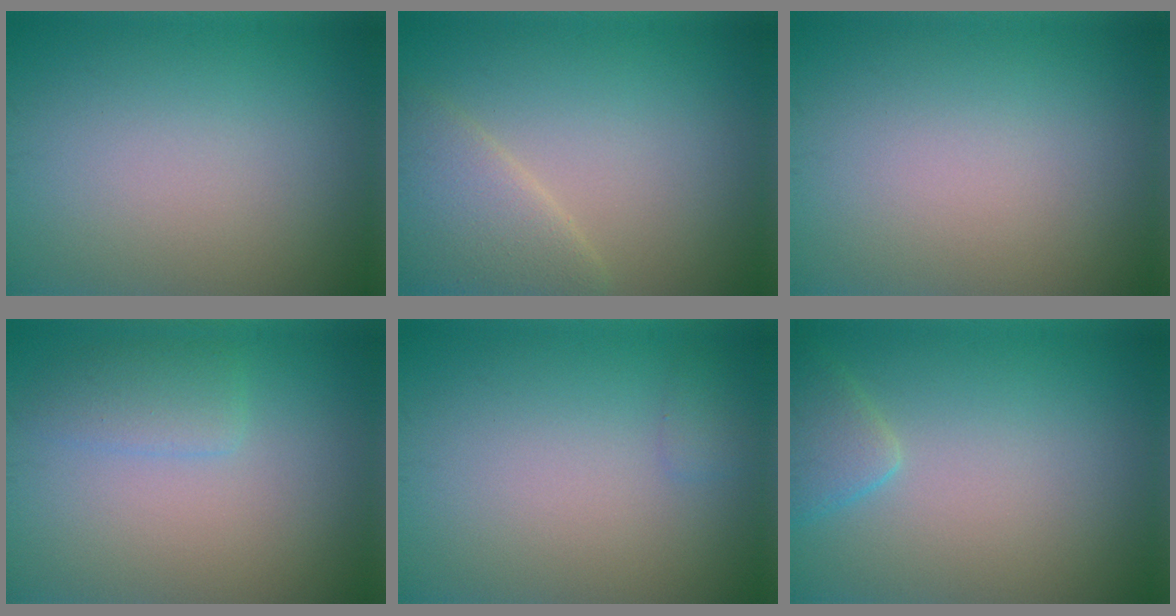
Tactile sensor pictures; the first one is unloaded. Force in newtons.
{"total": 4.1, "press": 4.0, "slide": 0.2}
{"total": 0.0}
{"total": 2.1, "press": 2.1, "slide": 0.2}
{"total": 0.7, "press": 0.7, "slide": 0.0}
{"total": 2.3, "press": 2.3, "slide": 0.2}